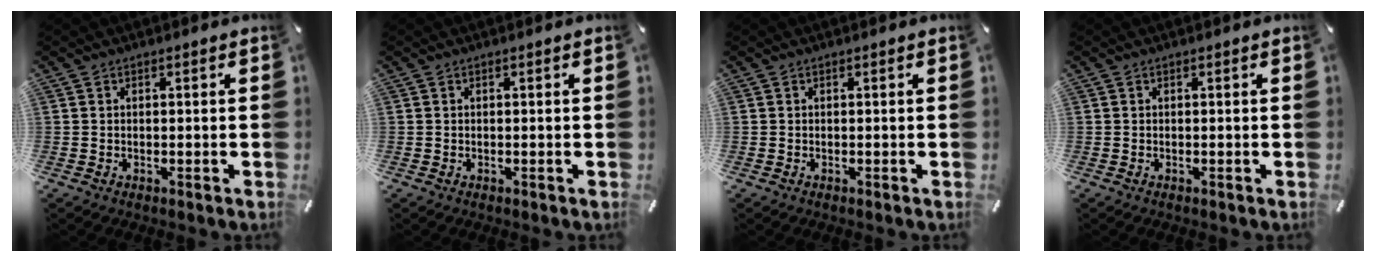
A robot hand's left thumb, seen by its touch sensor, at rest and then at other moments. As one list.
[{"total": 0.0}, {"total": 0.0}, {"total": 0.0}]